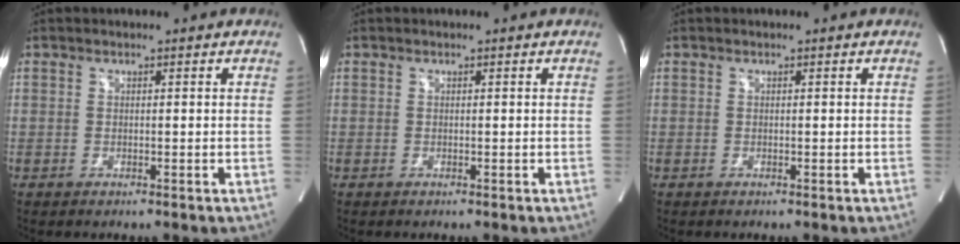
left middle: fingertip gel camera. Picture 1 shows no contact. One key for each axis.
{"total": 0.0}
{"total": 0.0}